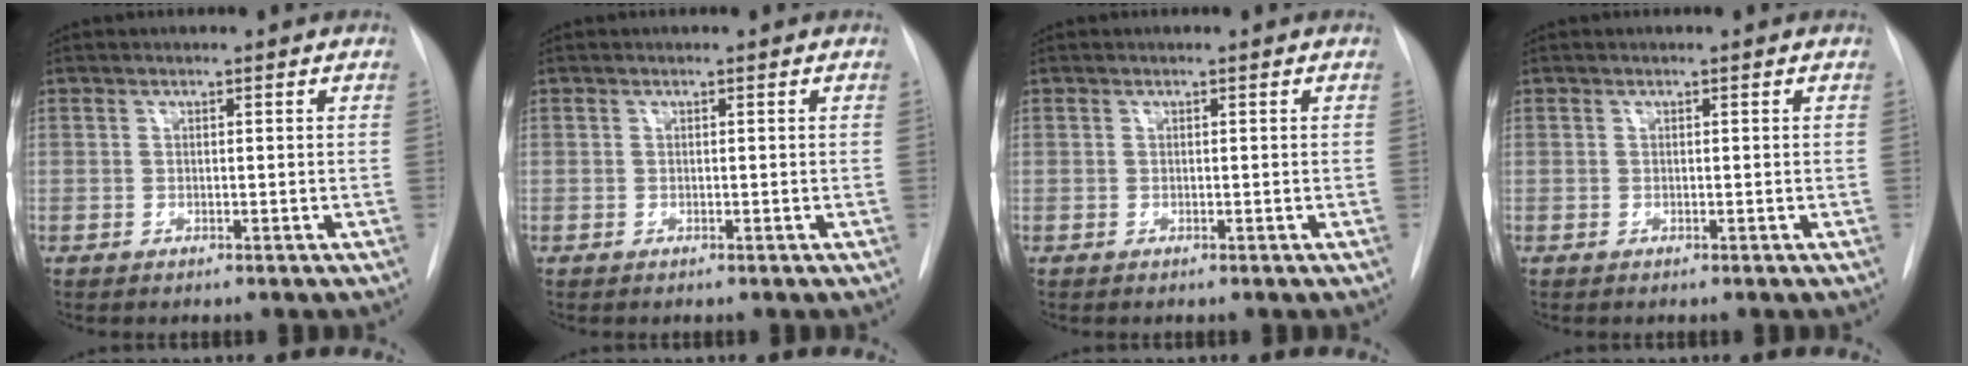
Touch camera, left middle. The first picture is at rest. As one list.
[{"total": 0.0}, {"total": 0.0}, {"total": 0.0}]